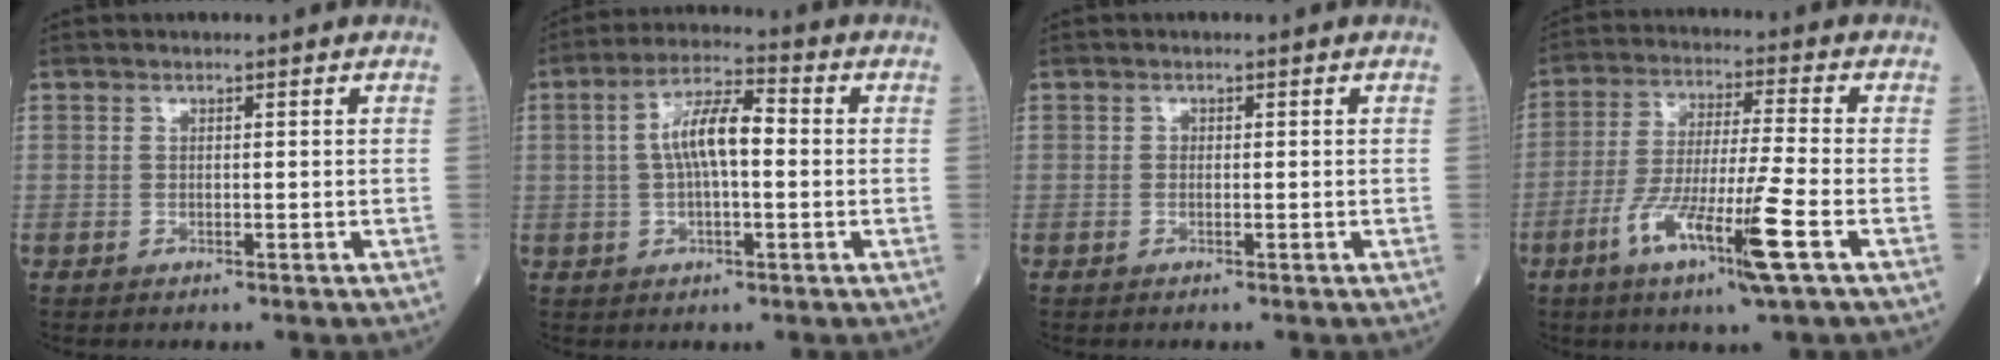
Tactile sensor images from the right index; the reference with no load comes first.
{"total": 8.1, "force": [0.5, 2.3, 7.7], "torque": [-0.151, 0.023, 0.005]}
{"total": 0.0}
{"total": 12.1, "force": [-5.2, -0.3, 10.9], "torque": [-0.215, -0.019, -0.097]}